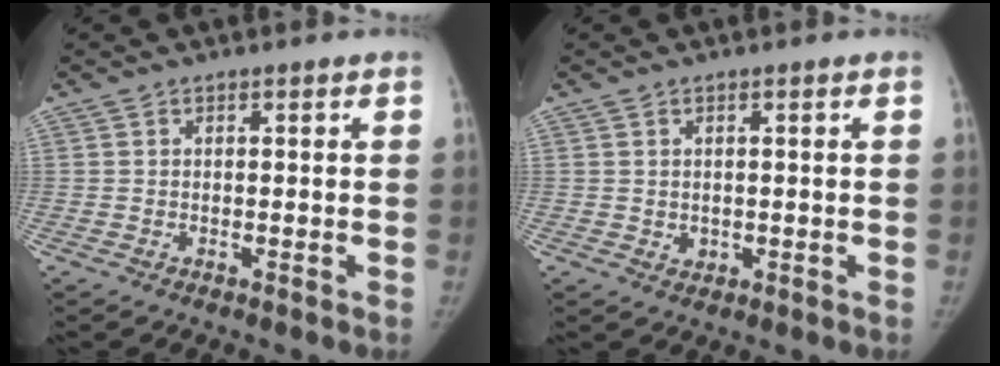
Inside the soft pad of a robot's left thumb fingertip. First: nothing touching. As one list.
[{"total": 1.4, "force": [0.2, 1.2, 0.6], "torque": [-0.007, -0.003, 0.009]}]